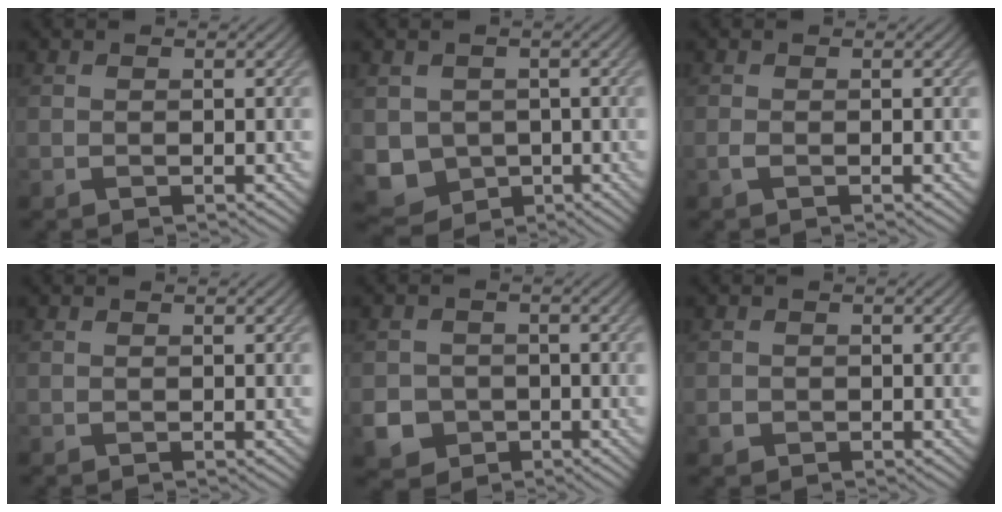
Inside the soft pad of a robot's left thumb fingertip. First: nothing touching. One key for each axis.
{"total": 5.7, "fx": -0.6, "fy": 5.2, "fz": 2.2, "tx": -0.066, "ty": -0.026, "tz": -0.017}
{"total": 0.7, "fx": -0.4, "fy": 0.1, "fz": 0.5, "tx": -0.015, "ty": 0.001, "tz": -0.008}
{"total": 0.0}
{"total": 5.5, "fx": -2.3, "fy": 4.8, "fz": 1.4, "tx": -0.031, "ty": -0.017, "tz": -0.053}
{"total": 0.9, "fx": -0.4, "fy": 0.7, "fz": 0.3, "tx": -0.005, "ty": -0.003, "tz": -0.011}